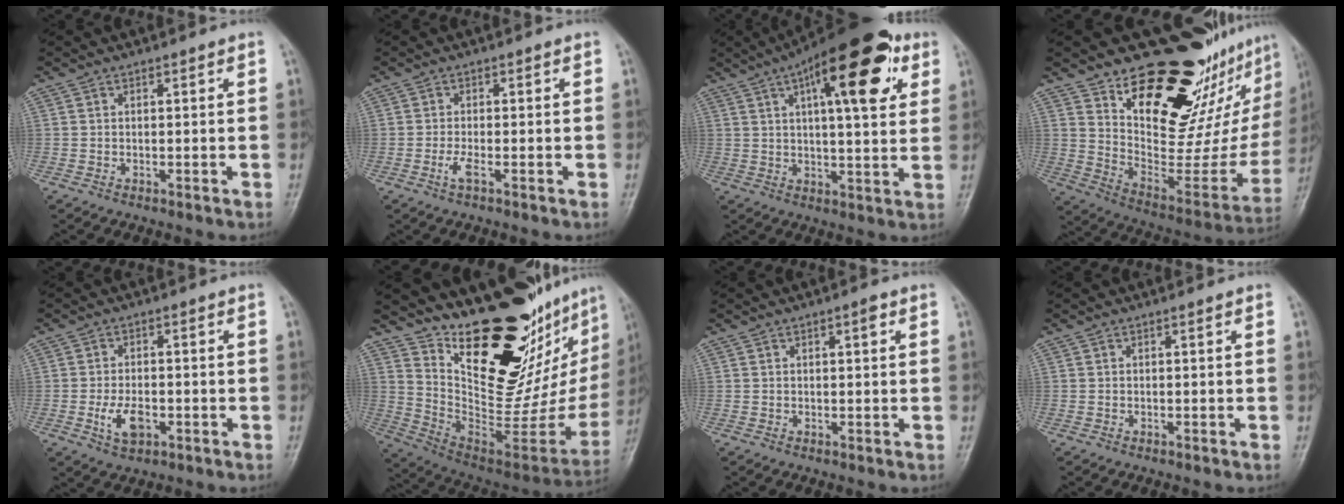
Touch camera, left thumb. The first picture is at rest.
{"total": 2.0, "force": [-0.9, 0.5, 1.8], "torque": [-0.042, -0.002, -0.023]}
{"total": 20.5, "force": [8.7, 7.2, 17.0], "torque": [-0.227, -0.002, 0.123]}
{"total": 29.1, "force": [19.2, 12.9, 17.7], "torque": [-0.218, -0.114, 0.294]}
{"total": 5.4, "force": [-1.7, 3.1, 4.0], "torque": [-0.072, 0.005, -0.028]}
{"total": 31.6, "force": [20.7, 12.8, 20.1], "torque": [-0.257, -0.128, 0.332]}
{"total": 1.8, "force": [0.8, 0.6, 1.5], "torque": [-0.019, 0.001, 0.010]}
{"total": 0.0}